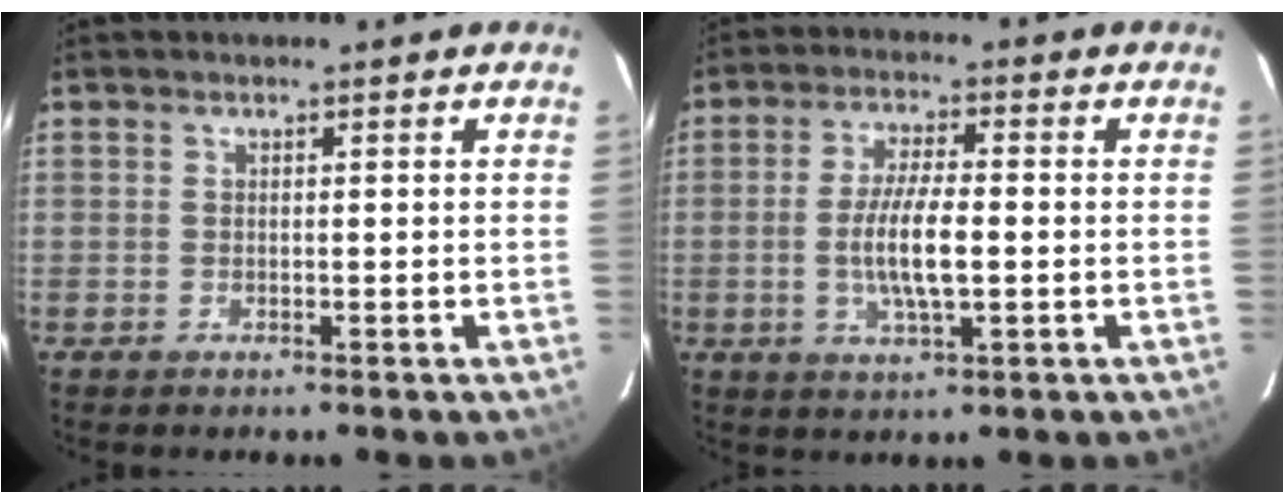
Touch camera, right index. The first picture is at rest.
{"total": 8.1, "force": [-1.1, 2.0, 7.8], "torque": [-0.152, -0.004, -0.021]}